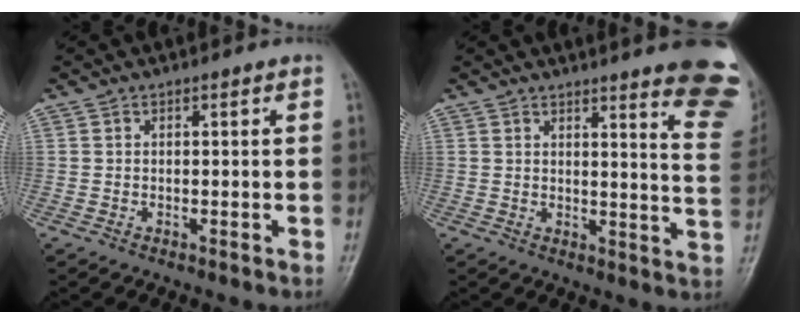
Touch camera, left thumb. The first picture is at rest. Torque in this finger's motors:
{"motor_torque": [2.02, 0.99, 1.09, -1.38, 0.09]}